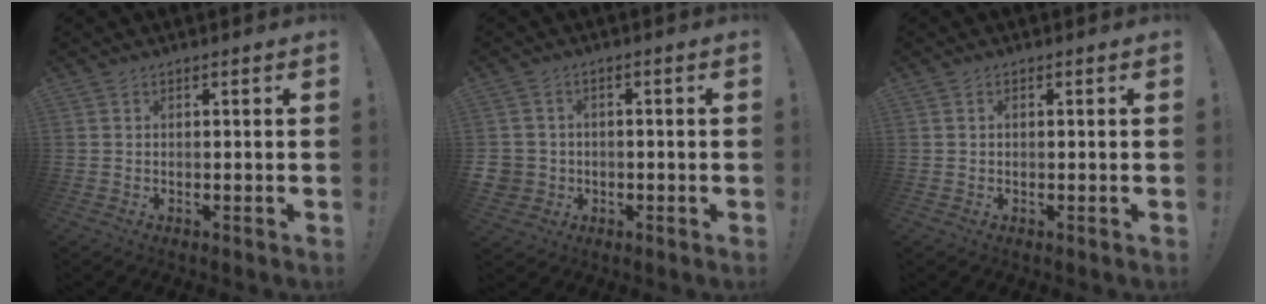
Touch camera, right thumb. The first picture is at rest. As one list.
[{"total": 5.3, "force": [-0.8, 5.1, 1.4], "torque": [-0.028, 0.009, -0.014]}, {"total": 0.7, "force": [-0.3, 0.5, 0.3], "torque": [-0.007, 0.002, -0.006]}]